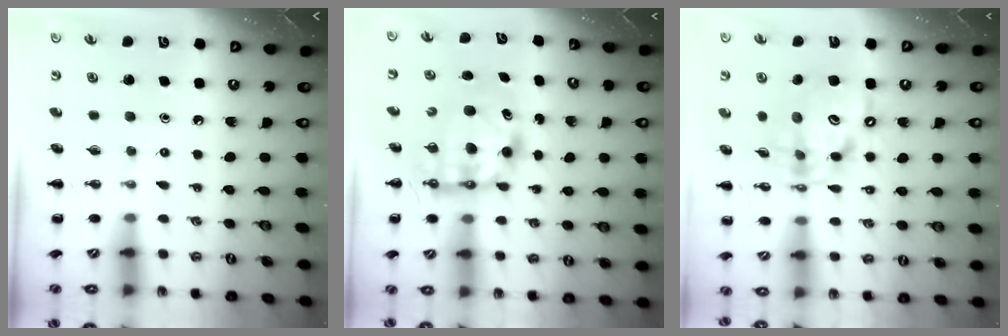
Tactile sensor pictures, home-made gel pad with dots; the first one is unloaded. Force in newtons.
{"total": 7.4, "press": 7.2, "slide": 1.8}
{"total": 14.2, "press": 13.8, "slide": 3.4}